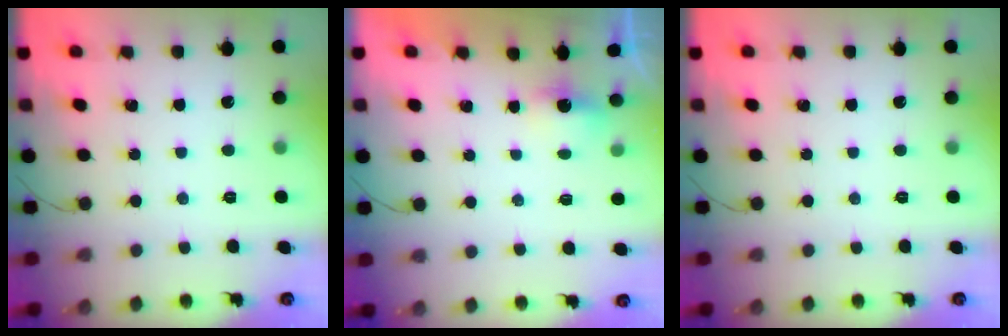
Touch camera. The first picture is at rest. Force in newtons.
{"total": 2.9, "press": 2.8, "slide": 0.8}
{"total": 0.0}